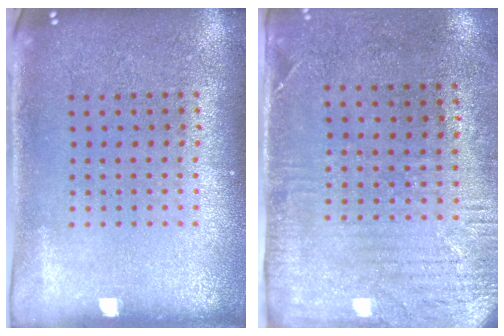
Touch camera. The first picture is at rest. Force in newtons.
{"total": 2.9, "press": 2.3, "slide": 1.7}